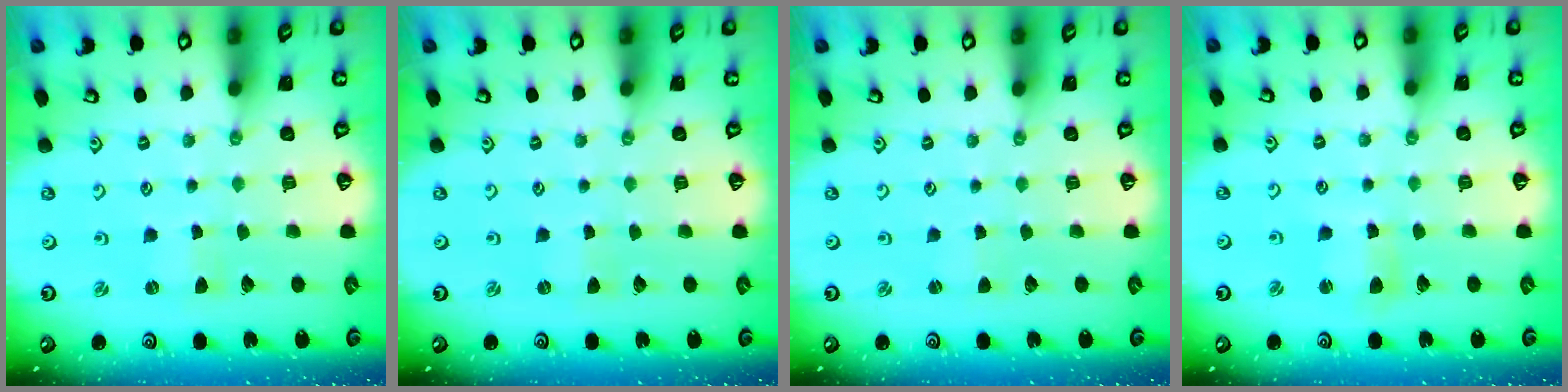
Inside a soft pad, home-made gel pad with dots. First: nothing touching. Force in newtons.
{"total": 0.0}
{"total": 0.7, "press": 0.7, "slide": 0.1}
{"total": 4.2, "press": 4.1, "slide": 0.5}